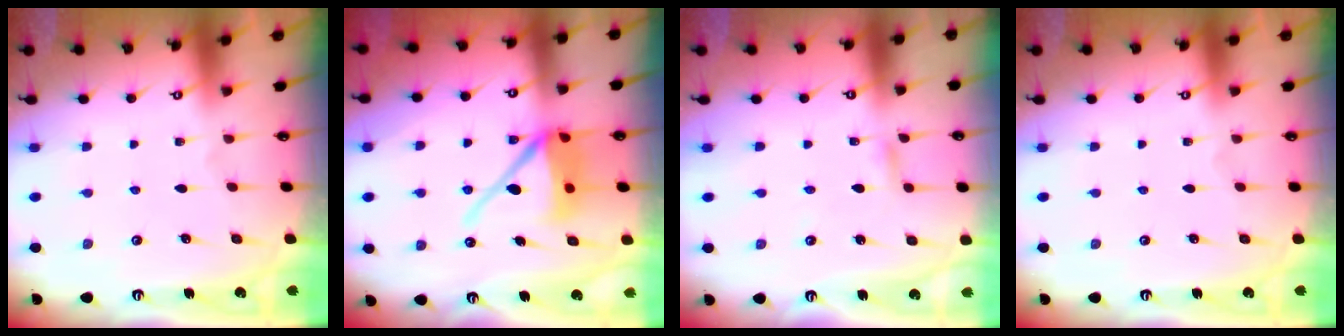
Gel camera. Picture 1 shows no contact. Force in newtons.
{"total": 12.4, "press": 12.3, "slide": 1.7}
{"total": 2.4, "press": 2.4, "slide": 0.1}
{"total": 0.0}